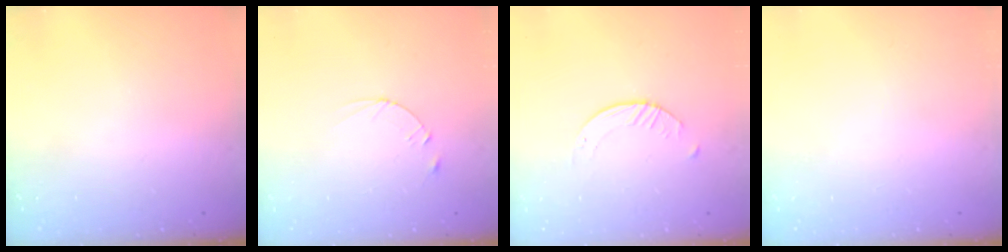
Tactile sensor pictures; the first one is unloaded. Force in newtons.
{"total": 2.4, "press": 2.3, "slide": 0.2}
{"total": 1.6, "press": 1.6, "slide": 0.3}
{"total": 0.0}